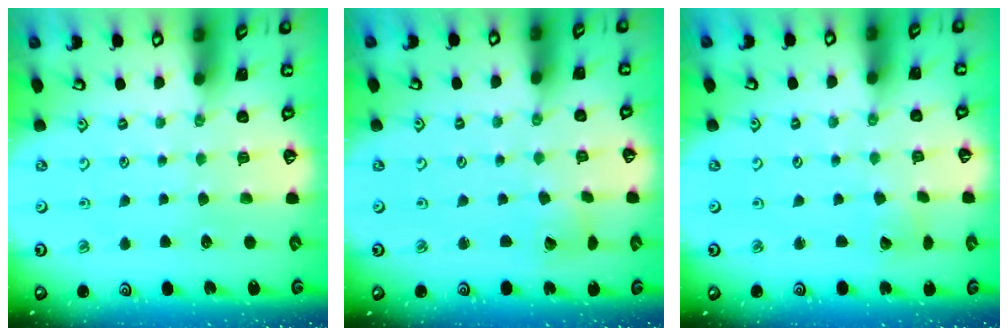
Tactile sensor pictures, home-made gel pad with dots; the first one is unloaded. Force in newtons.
{"total": 2.8, "press": 2.8, "slide": 0.3}
{"total": 3.3, "press": 3.3, "slide": 0.4}